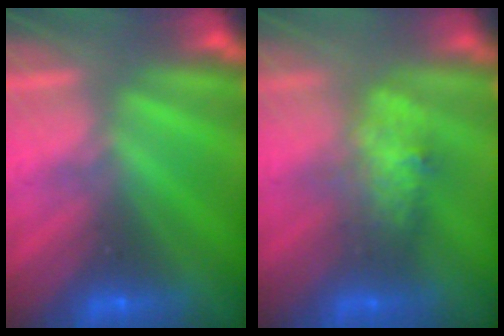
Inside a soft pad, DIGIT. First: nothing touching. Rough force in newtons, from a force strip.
{"total": 2.6}